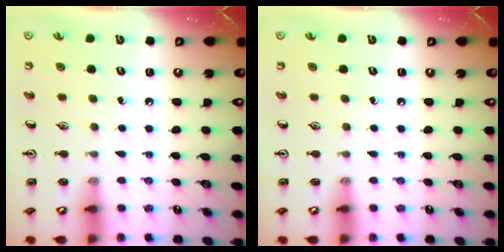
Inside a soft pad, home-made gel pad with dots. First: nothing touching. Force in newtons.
{"total": 0.0}